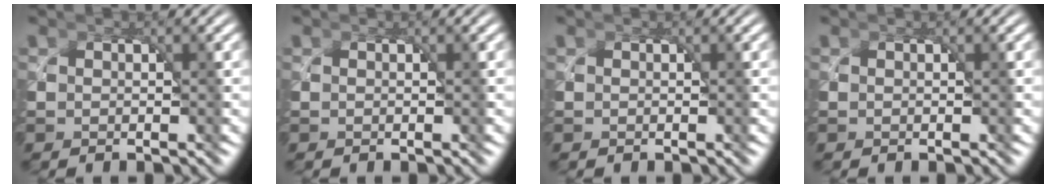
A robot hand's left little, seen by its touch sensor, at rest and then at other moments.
{"total": 0.0}
{"total": 0.0}
{"total": 0.0}